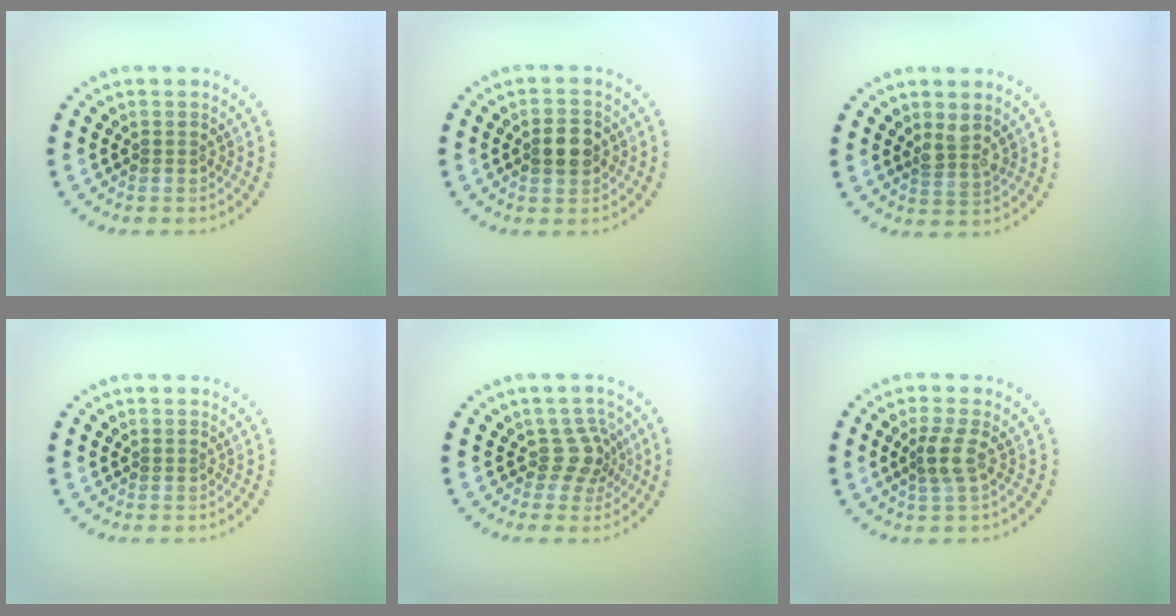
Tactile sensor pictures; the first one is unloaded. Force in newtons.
{"total": 3.3, "press": 3.3, "slide": 0.1}
{"total": 1.8, "press": 1.6, "slide": 0.9}
{"total": 0.0}
{"total": 2.5, "press": 1.9, "slide": 1.7}
{"total": 2.0, "press": 1.6, "slide": 1.2}